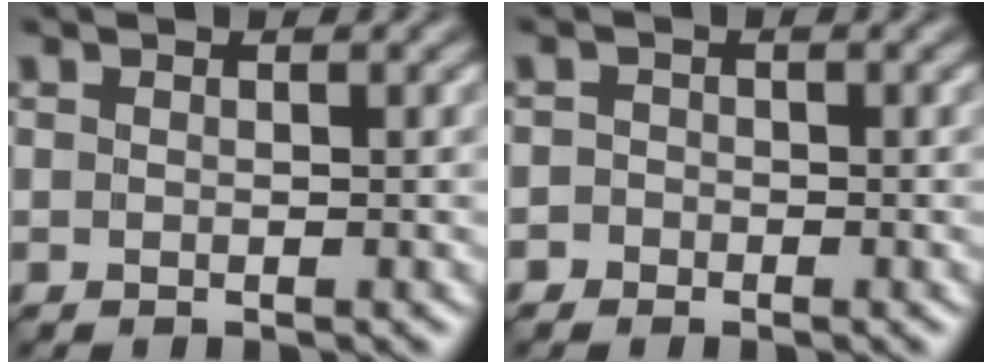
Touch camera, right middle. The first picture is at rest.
{"total": 1.2, "force": [-0.6, 1.0, 0.1], "torque": [0.008, 0.004, -0.016]}